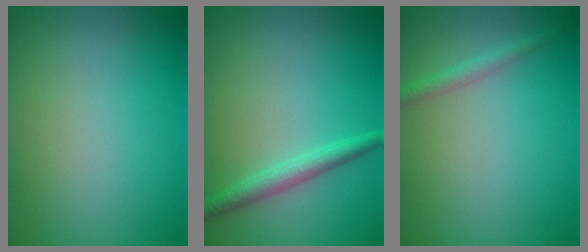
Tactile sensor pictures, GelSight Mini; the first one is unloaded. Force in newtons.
{"total": 2.4, "press": 2.4, "slide": 0.1}
{"total": 1.5, "press": 1.5, "slide": 0.0}